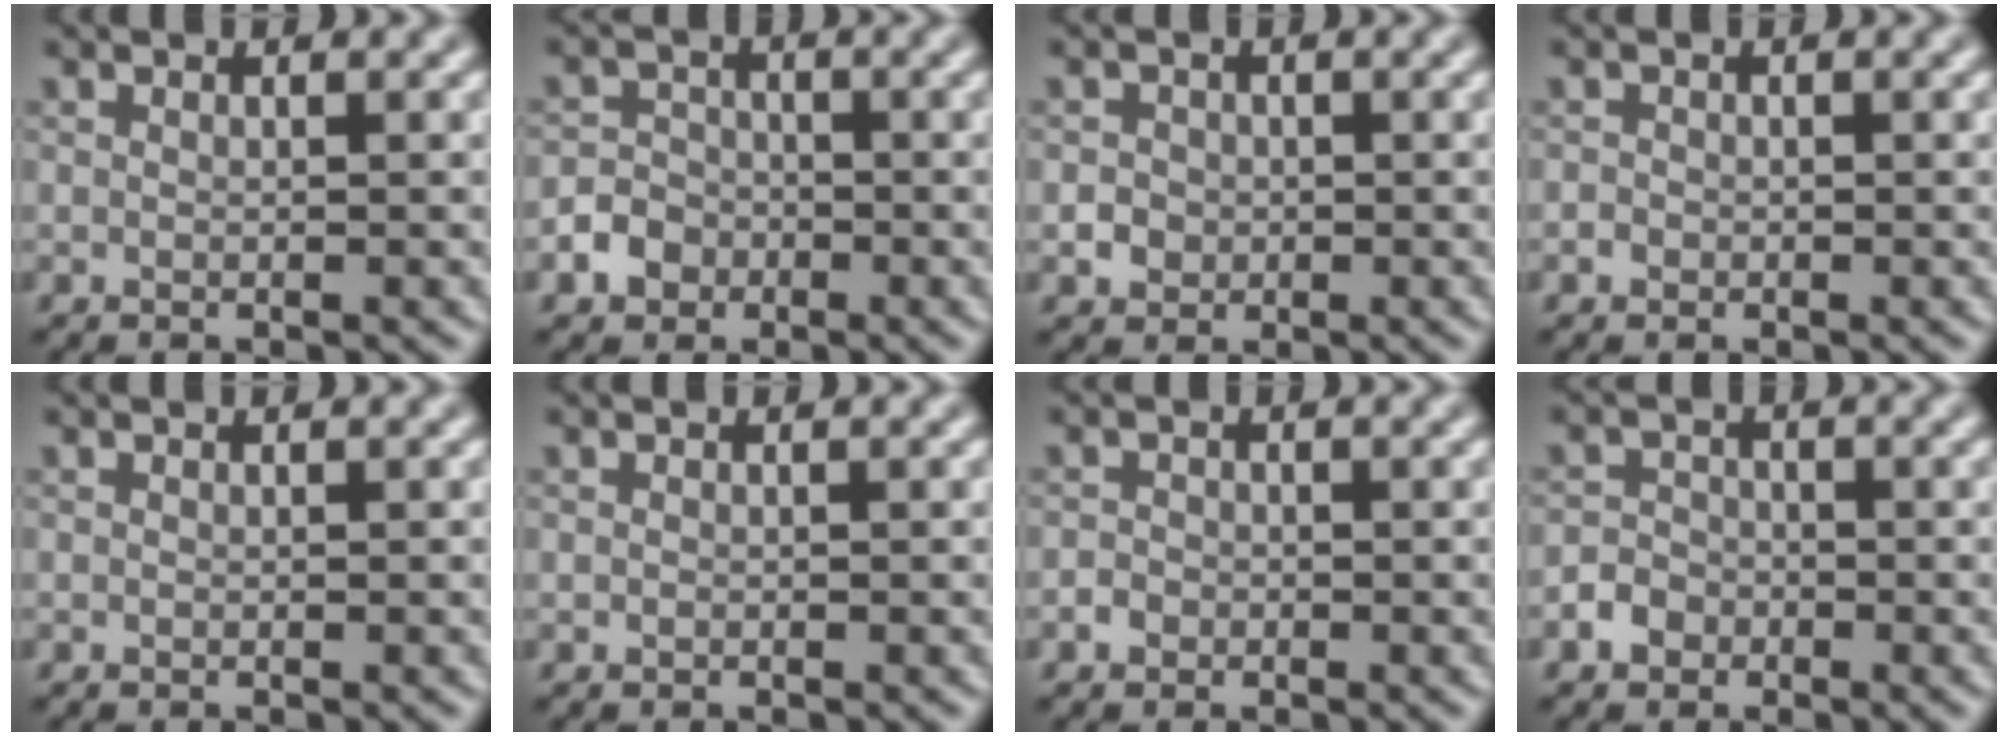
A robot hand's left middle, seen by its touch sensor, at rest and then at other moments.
{"total": 2.6, "force": [-1.3, 2.2, 0.7], "torque": [0.002, 0.003, -0.027]}
{"total": 1.4, "force": [-0.2, 1.3, 0.3], "torque": [0.004, -0.004, -0.003]}
{"total": 0.6, "force": [-0.3, 0.5, 0.1], "torque": [0.000, -0.002, -0.005]}
{"total": 0.0}
{"total": 0.0}
{"total": 0.9, "force": [-0.4, 0.8, 0.2], "torque": [0.000, 0.000, -0.010]}
{"total": 1.9, "force": [-1.0, 1.5, 0.5], "torque": [0.000, 0.006, -0.024]}